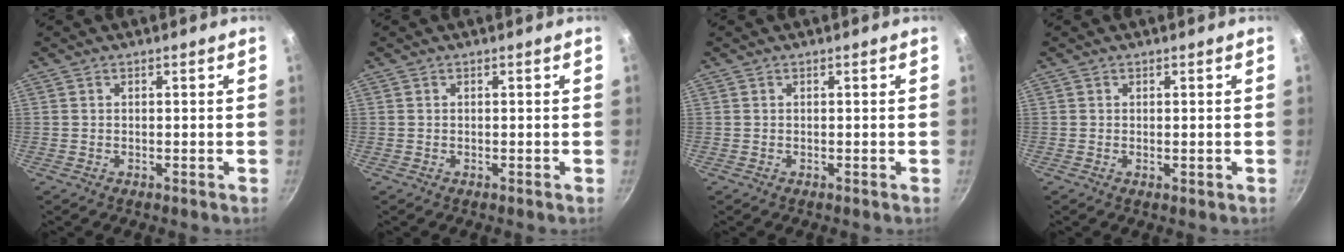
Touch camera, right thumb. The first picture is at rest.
{"total": 0.0}
{"total": 0.0}
{"total": 0.8, "force": [0.0, 0.4, 0.7], "torque": [-0.010, -0.001, -0.001]}